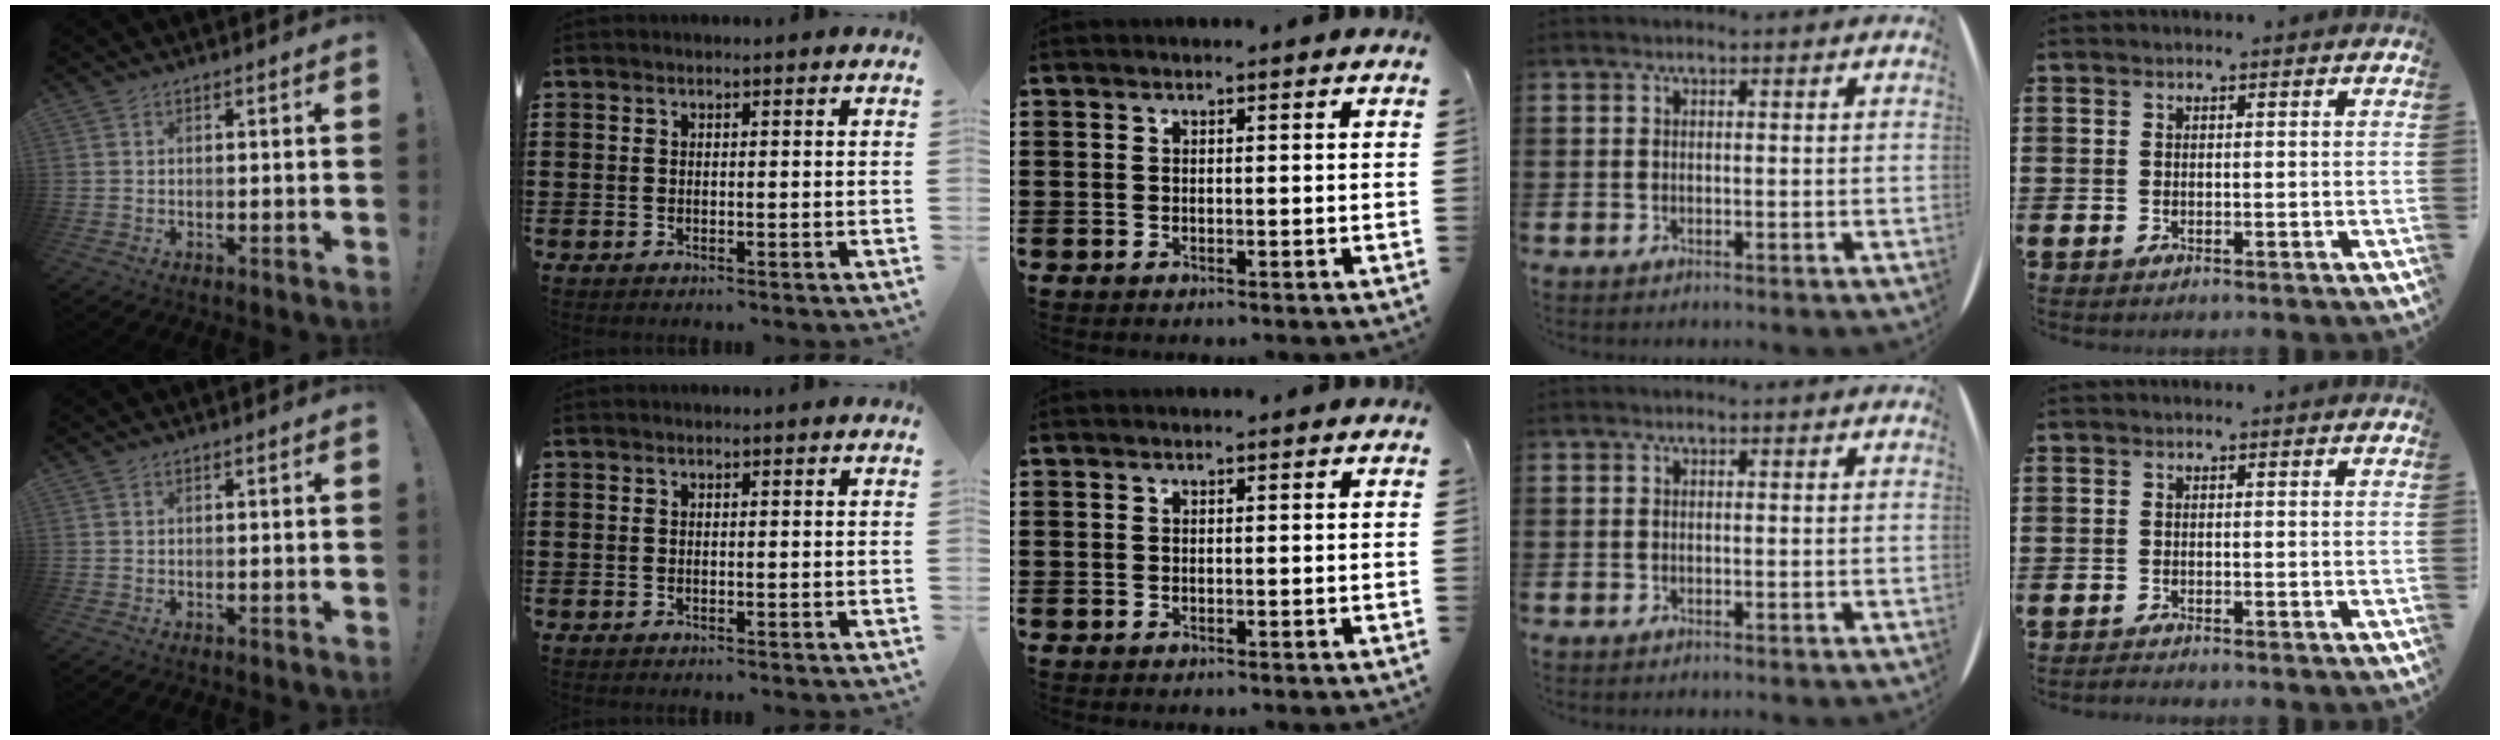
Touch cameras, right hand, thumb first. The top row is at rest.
{"little": {"total": 0.5, "force": [-0.5, 0.0, 0.0], "torque": [-0.001, -0.003, -0.010]}}